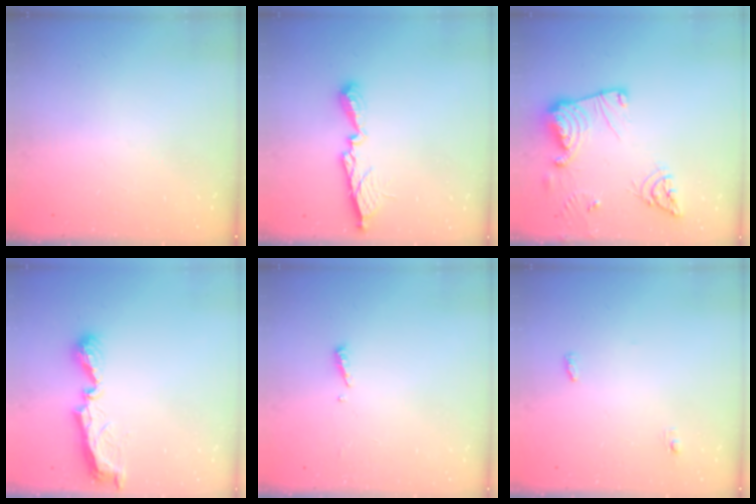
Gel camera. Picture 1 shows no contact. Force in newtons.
{"total": 10.6, "press": 10.6, "slide": 0.6}
{"total": 17.7, "press": 17.6, "slide": 1.8}
{"total": 7.7, "press": 7.6, "slide": 0.7}
{"total": 3.7, "press": 3.6, "slide": 0.5}
{"total": 3.4, "press": 3.3, "slide": 0.9}